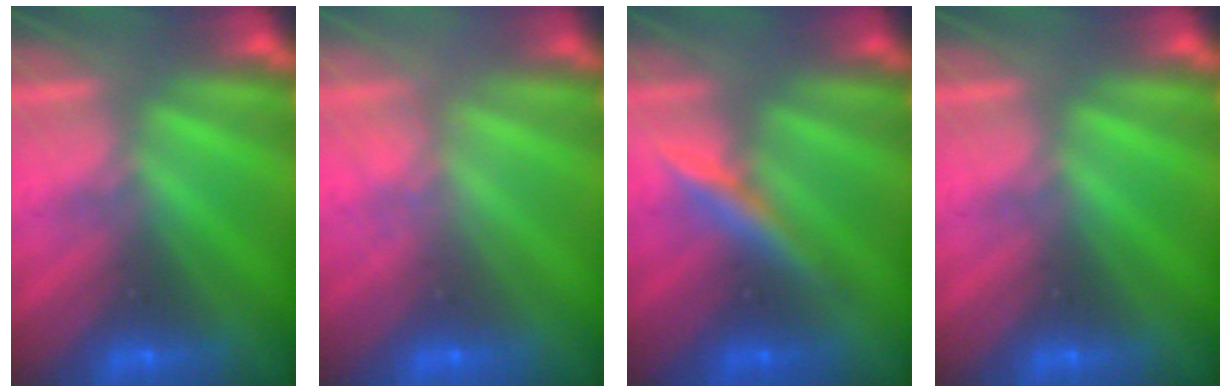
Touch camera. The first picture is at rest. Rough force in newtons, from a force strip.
{"total": 1.8}
{"total": 4.6}
{"total": 0.0}